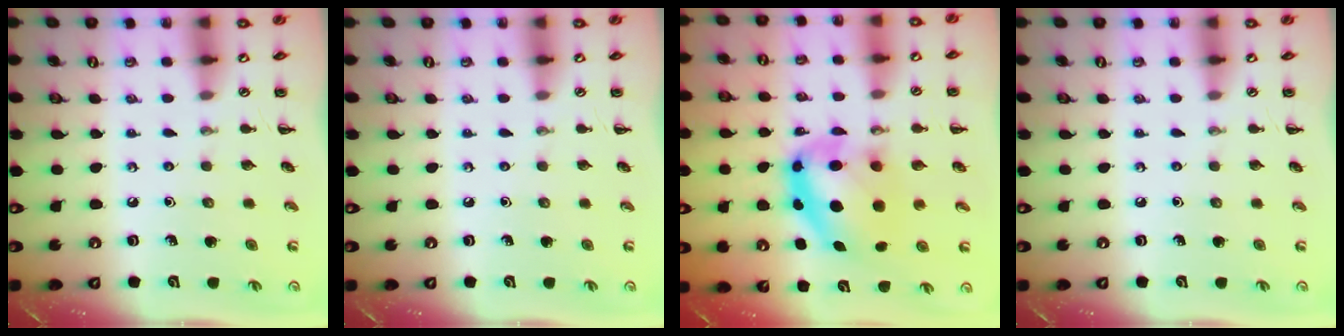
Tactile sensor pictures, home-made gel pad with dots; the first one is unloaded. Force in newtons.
{"total": 0.0}
{"total": 11.1, "press": 10.8, "slide": 2.7}
{"total": 0.0}